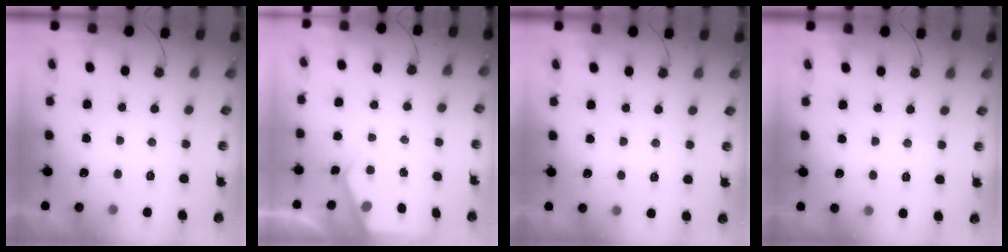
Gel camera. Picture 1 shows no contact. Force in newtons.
{"total": 2.2, "press": 2.2, "slide": 0.3}
{"total": 5.3, "press": 5.3, "slide": 0.8}
{"total": 5.2, "press": 5.2, "slide": 0.8}